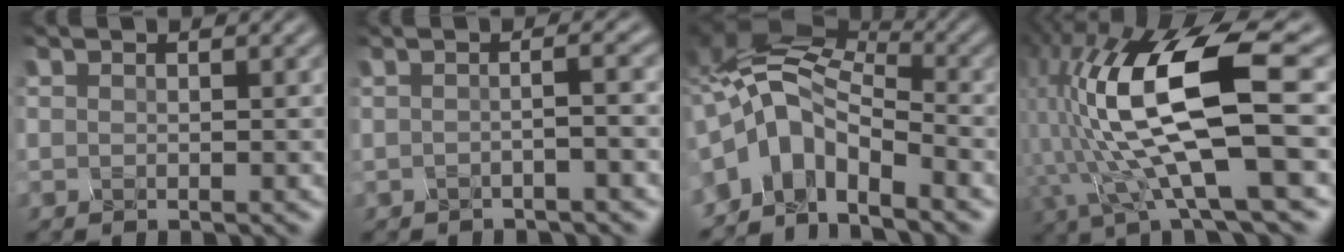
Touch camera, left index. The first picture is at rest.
{"total": 4.0, "force": [-0.1, 1.8, 3.6], "torque": [-0.020, 0.022, -0.040]}
{"total": 6.8, "force": [-3.7, 3.7, 4.4], "torque": [-0.062, 0.015, -0.091]}
{"total": 13.3, "force": [-0.6, 4.1, 12.6], "torque": [-0.251, 0.003, -0.016]}